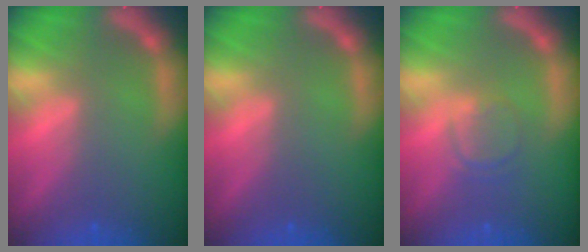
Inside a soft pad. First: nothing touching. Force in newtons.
{"total": 0.0}
{"total": 2.4}